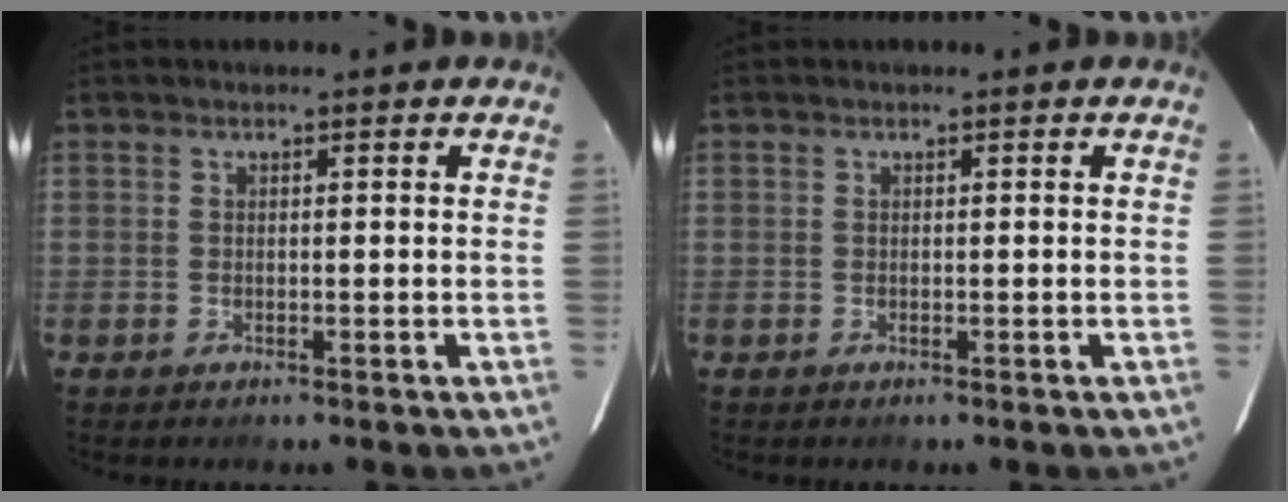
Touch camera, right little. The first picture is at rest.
{"total": 0.0}